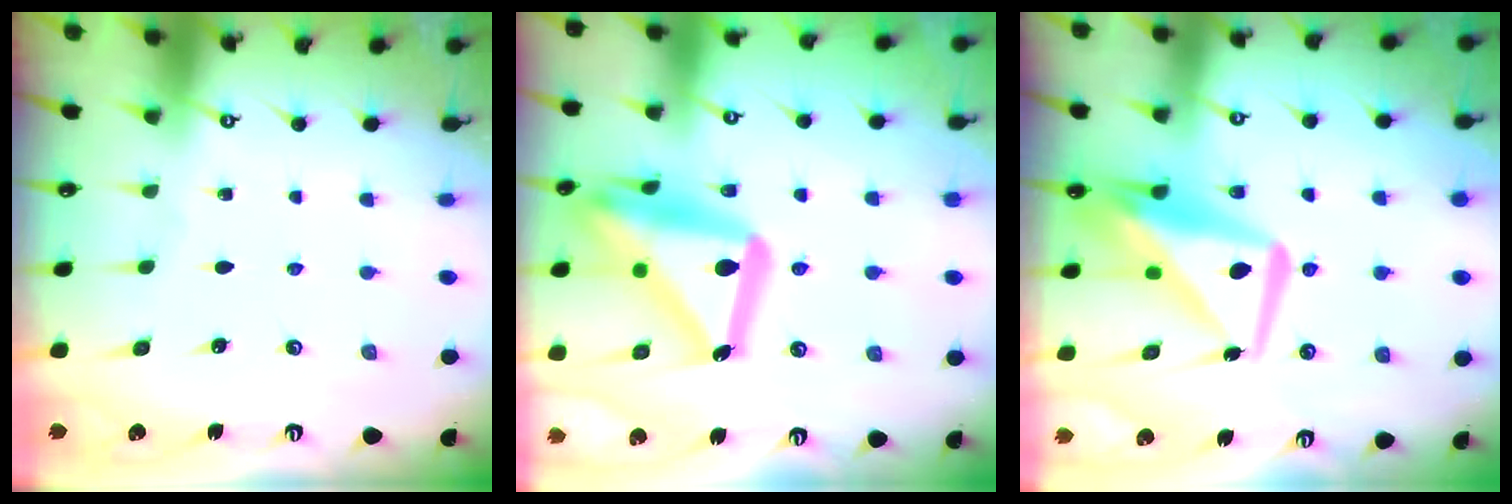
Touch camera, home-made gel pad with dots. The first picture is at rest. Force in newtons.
{"total": 25.0, "press": 24.9, "slide": 1.9}
{"total": 12.5, "press": 12.4, "slide": 1.4}